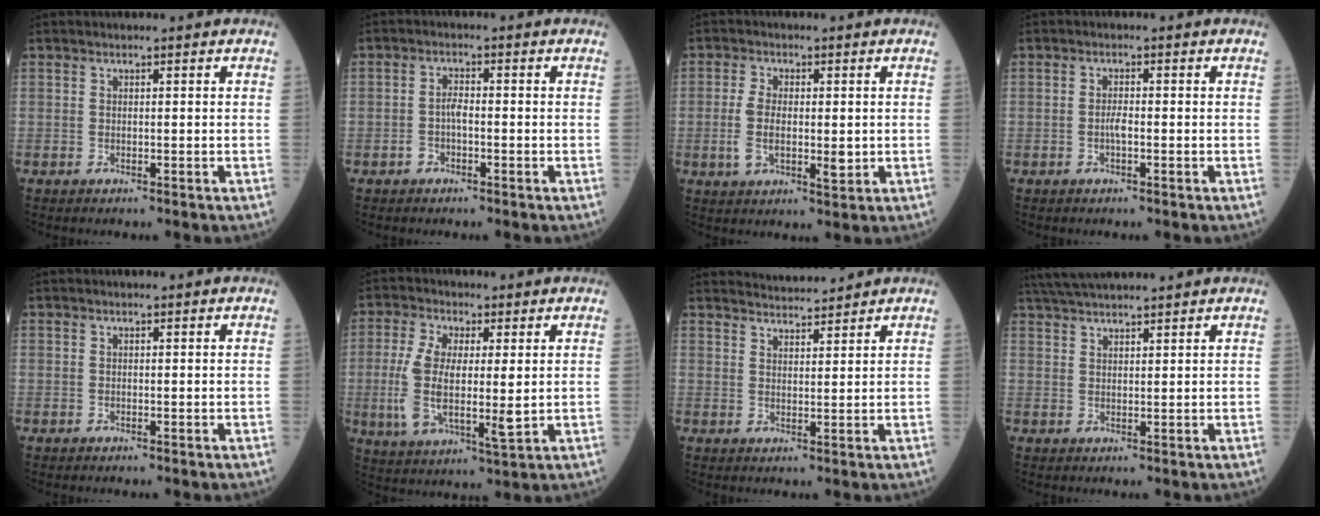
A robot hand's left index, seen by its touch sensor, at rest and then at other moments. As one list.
[{"total": 2.3, "force": [-0.9, 1.0, 1.8], "torque": [-0.039, 0.002, -0.017]}, {"total": 6.7, "force": [-0.6, 3.0, 6.0], "torque": [-0.121, -0.009, -0.010]}, {"total": 1.5, "force": [-0.5, 0.3, 1.4], "torque": [-0.030, -0.001, -0.011]}, {"total": 0.0}, {"total": 11.0, "force": [0.0, 3.5, 10.4], "torque": [-0.228, -0.011, 0.002]}, {"total": 4.3, "force": [4.3, -0.1, 0.2], "torque": [-0.013, 0.013, 0.072]}, {"total": 8.6, "force": [7.8, 0.2, 3.6], "torque": [-0.068, 0.040, 0.131]}]